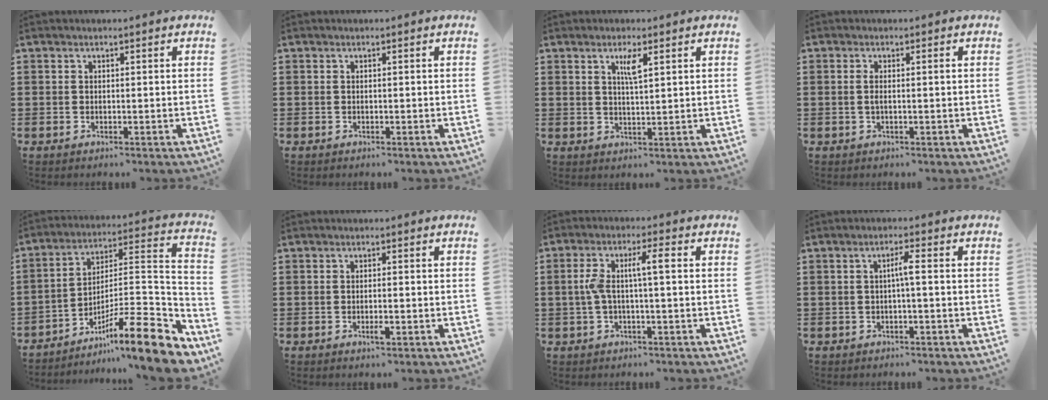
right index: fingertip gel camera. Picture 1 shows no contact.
{"total": 0.0}
{"total": 2.9, "force": [1.4, 0.5, 2.5], "torque": [-0.045, 0.000, 0.020]}
{"total": 1.4, "force": [-0.1, 0.1, 1.4], "torque": [-0.027, 0.000, -0.003]}
{"total": 13.4, "force": [-8.8, 1.8, 9.9], "torque": [-0.135, 0.016, -0.158]}
{"total": 1.7, "force": [-0.8, 0.4, 1.4], "torque": [-0.024, 0.000, -0.013]}
{"total": 5.4, "force": [0.0, 0.8, 5.4], "torque": [-0.122, -0.004, -0.013]}
{"total": 2.4, "force": [-0.2, 0.0, 2.4], "torque": [-0.046, 0.001, -0.008]}